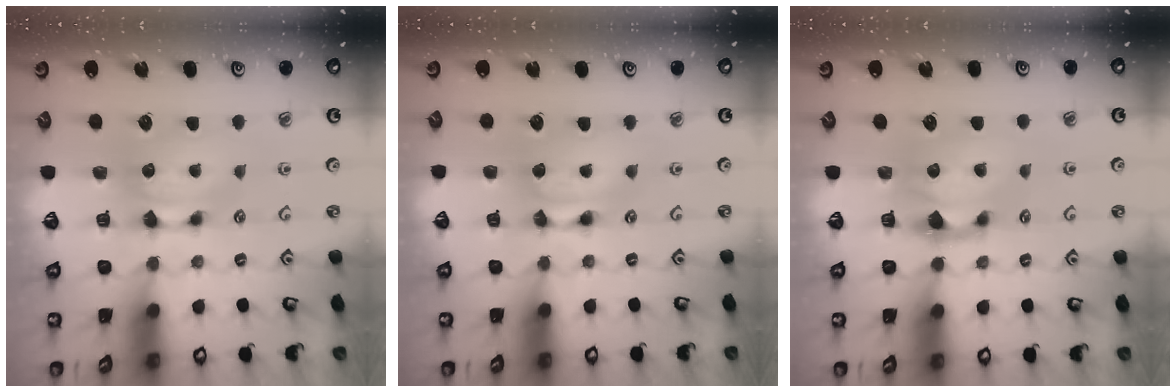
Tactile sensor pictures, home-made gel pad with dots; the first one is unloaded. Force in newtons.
{"total": 1.6, "press": 1.6, "slide": 0.1}
{"total": 0.7, "press": 0.4, "slide": 0.6}